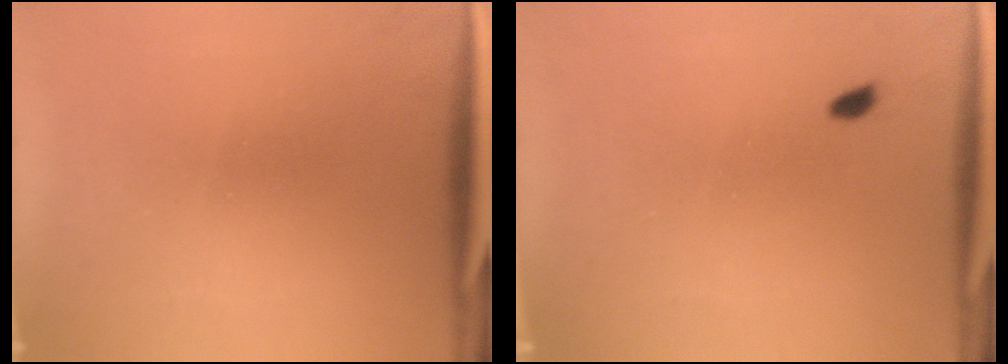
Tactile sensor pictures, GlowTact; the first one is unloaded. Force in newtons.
{"total": 0.9}